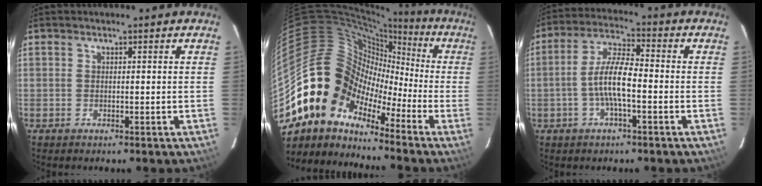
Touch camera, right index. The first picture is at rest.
{"total": 13.4, "force": [-6.5, 10.7, 4.7], "torque": [-0.076, 0.026, -0.141]}
{"total": 8.4, "force": [-2.3, 2.0, 7.9], "torque": [-0.162, 0.008, -0.043]}